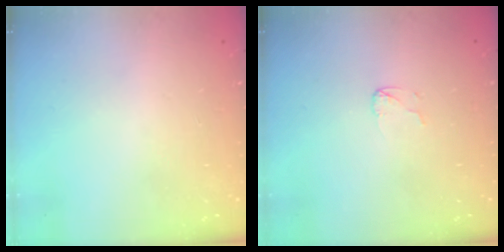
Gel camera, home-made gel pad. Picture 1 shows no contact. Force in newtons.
{"total": 2.9, "press": 2.8, "slide": 0.3}